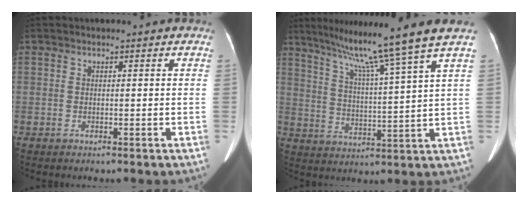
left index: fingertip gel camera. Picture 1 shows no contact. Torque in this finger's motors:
{"motor_torque": [0.56, -0.75, 0.11, 0.15]}